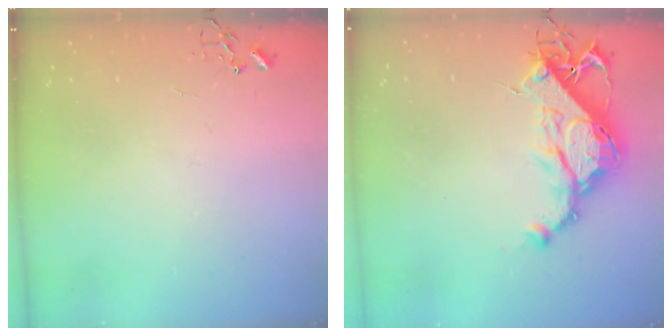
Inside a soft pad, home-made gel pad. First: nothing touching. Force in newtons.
{"total": 15.2, "press": 15.1, "slide": 1.4}